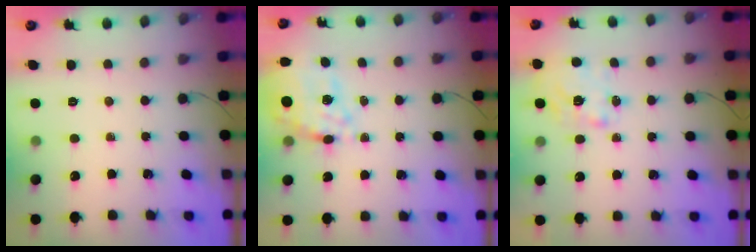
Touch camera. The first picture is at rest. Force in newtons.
{"total": 13.2, "press": 12.5, "slide": 4.5}
{"total": 2.4, "press": 2.4, "slide": 0.3}